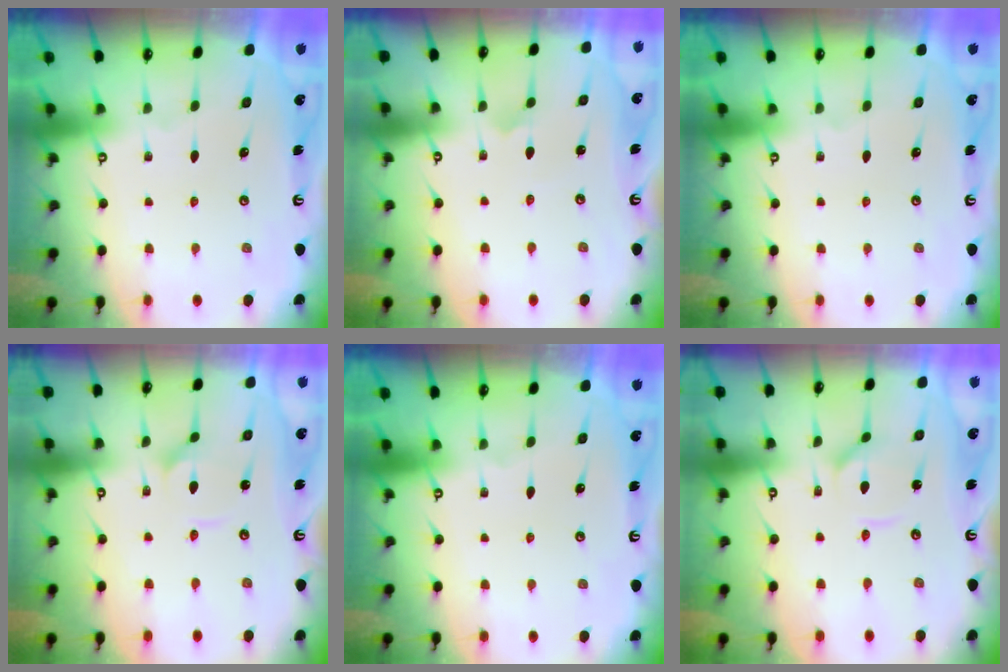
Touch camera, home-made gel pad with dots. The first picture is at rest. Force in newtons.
{"total": 3.2, "press": 3.2, "slide": 0.2}
{"total": 0.0}
{"total": 3.2, "press": 3.2, "slide": 0.1}
{"total": 0.0}
{"total": 2.8, "press": 2.8, "slide": 0.3}